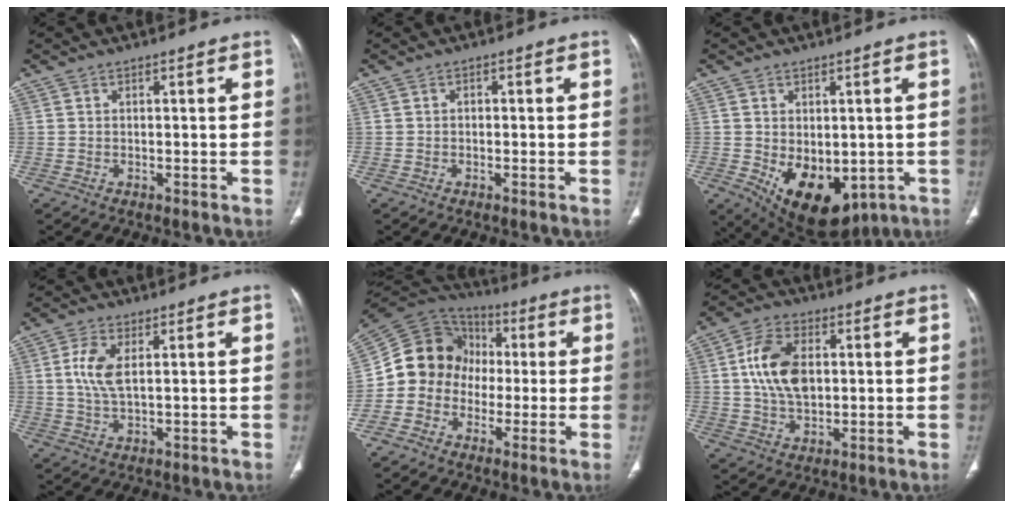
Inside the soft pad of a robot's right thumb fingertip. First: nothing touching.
{"total": 0.8, "force": [-0.2, 0.7, 0.4], "torque": [0.001, 0.003, -0.008]}
{"total": 14.2, "force": [-3.5, 9.0, 10.5], "torque": [-0.135, -0.013, -0.022]}
{"total": 5.9, "force": [1.3, 2.7, 5.0], "torque": [-0.114, -0.004, 0.025]}
{"total": 13.8, "force": [-1.5, 12.3, 5.9], "torque": [-0.083, 0.046, -0.040]}
{"total": 11.2, "force": [1.5, 7.1, 8.5], "torque": [-0.148, 0.002, 0.028]}